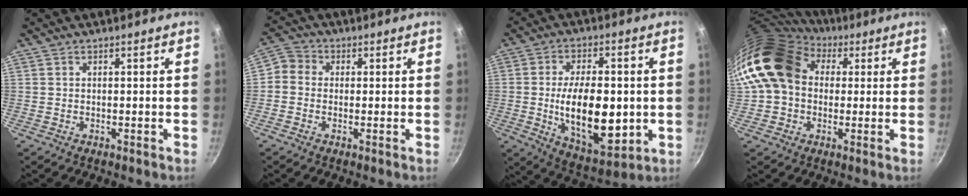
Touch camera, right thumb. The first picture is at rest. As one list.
[{"total": 4.1, "force": [-0.4, 3.7, 1.7], "torque": [-0.018, 0.013, -0.029]}, {"total": 17.9, "force": [-1.5, 9.1, 15.3], "torque": [-0.226, -0.013, -0.013]}, {"total": 16.4, "force": [3.1, 13.1, 9.4], "torque": [-0.149, 0.035, 0.044]}]